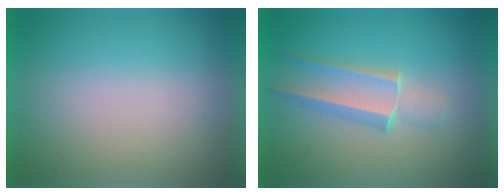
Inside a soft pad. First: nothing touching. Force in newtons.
{"total": 2.2}